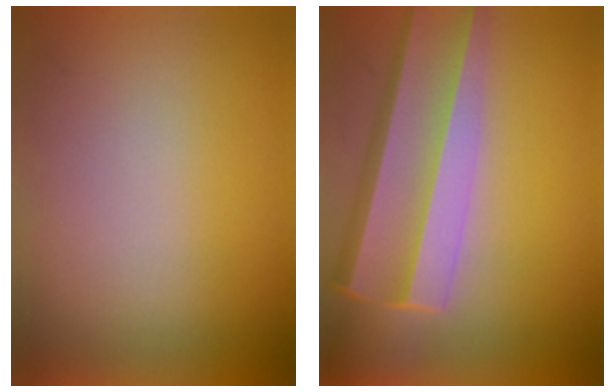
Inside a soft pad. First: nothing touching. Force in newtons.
{"total": 7.9}